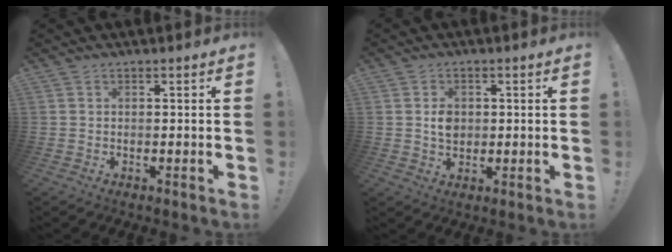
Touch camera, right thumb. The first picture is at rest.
{"total": 4.1, "force": [0.3, 3.2, 2.6], "torque": [-0.020, -0.005, 0.001]}